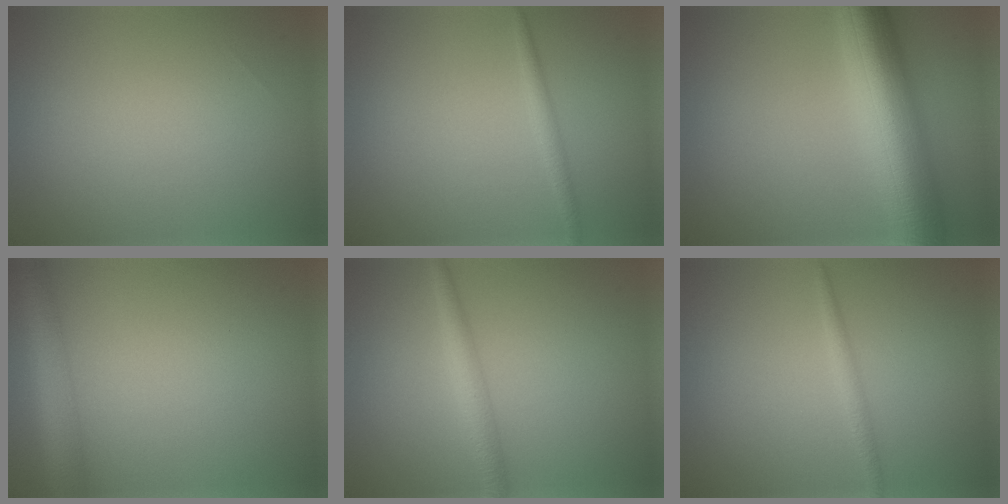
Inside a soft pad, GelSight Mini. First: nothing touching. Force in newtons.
{"total": 1.3, "press": 1.3, "slide": 0.1}
{"total": 10.4, "press": 10.4, "slide": 0.1}
{"total": 4.7, "press": 4.7, "slide": 0.2}
{"total": 2.4, "press": 2.4, "slide": 0.0}
{"total": 1.3, "press": 1.3, "slide": 0.1}